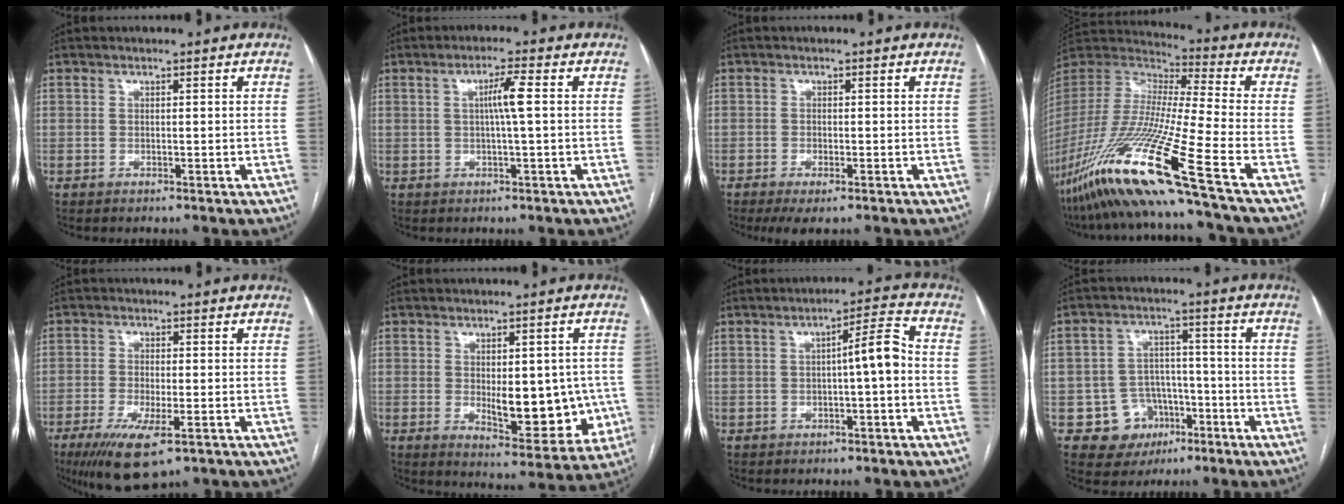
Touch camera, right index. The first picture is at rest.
{"total": 3.9, "force": [0.4, -0.4, 3.8], "torque": [-0.069, 0.004, 0.007]}
{"total": 3.7, "force": [-2.3, 1.0, 2.7], "torque": [-0.044, -0.006, -0.034]}
{"total": 23.0, "force": [-14.4, -2.4, 17.8], "torque": [-0.395, -0.059, -0.278]}
{"total": 9.4, "force": [-5.5, 2.3, 7.3], "torque": [-0.130, -0.023, -0.088]}
{"total": 11.4, "force": [-1.3, 5.0, 10.1], "torque": [-0.125, -0.001, -0.002]}
{"total": 5.3, "force": [-0.5, 0.4, 5.2], "torque": [-0.074, 0.017, -0.009]}
{"total": 7.7, "force": [-3.4, 6.8, 1.4], "torque": [-0.011, 0.016, -0.041]}